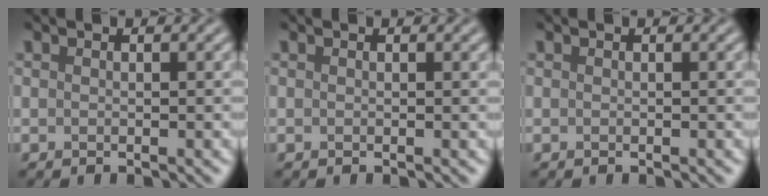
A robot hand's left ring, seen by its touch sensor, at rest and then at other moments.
{"total": 0.0}
{"total": 0.0}